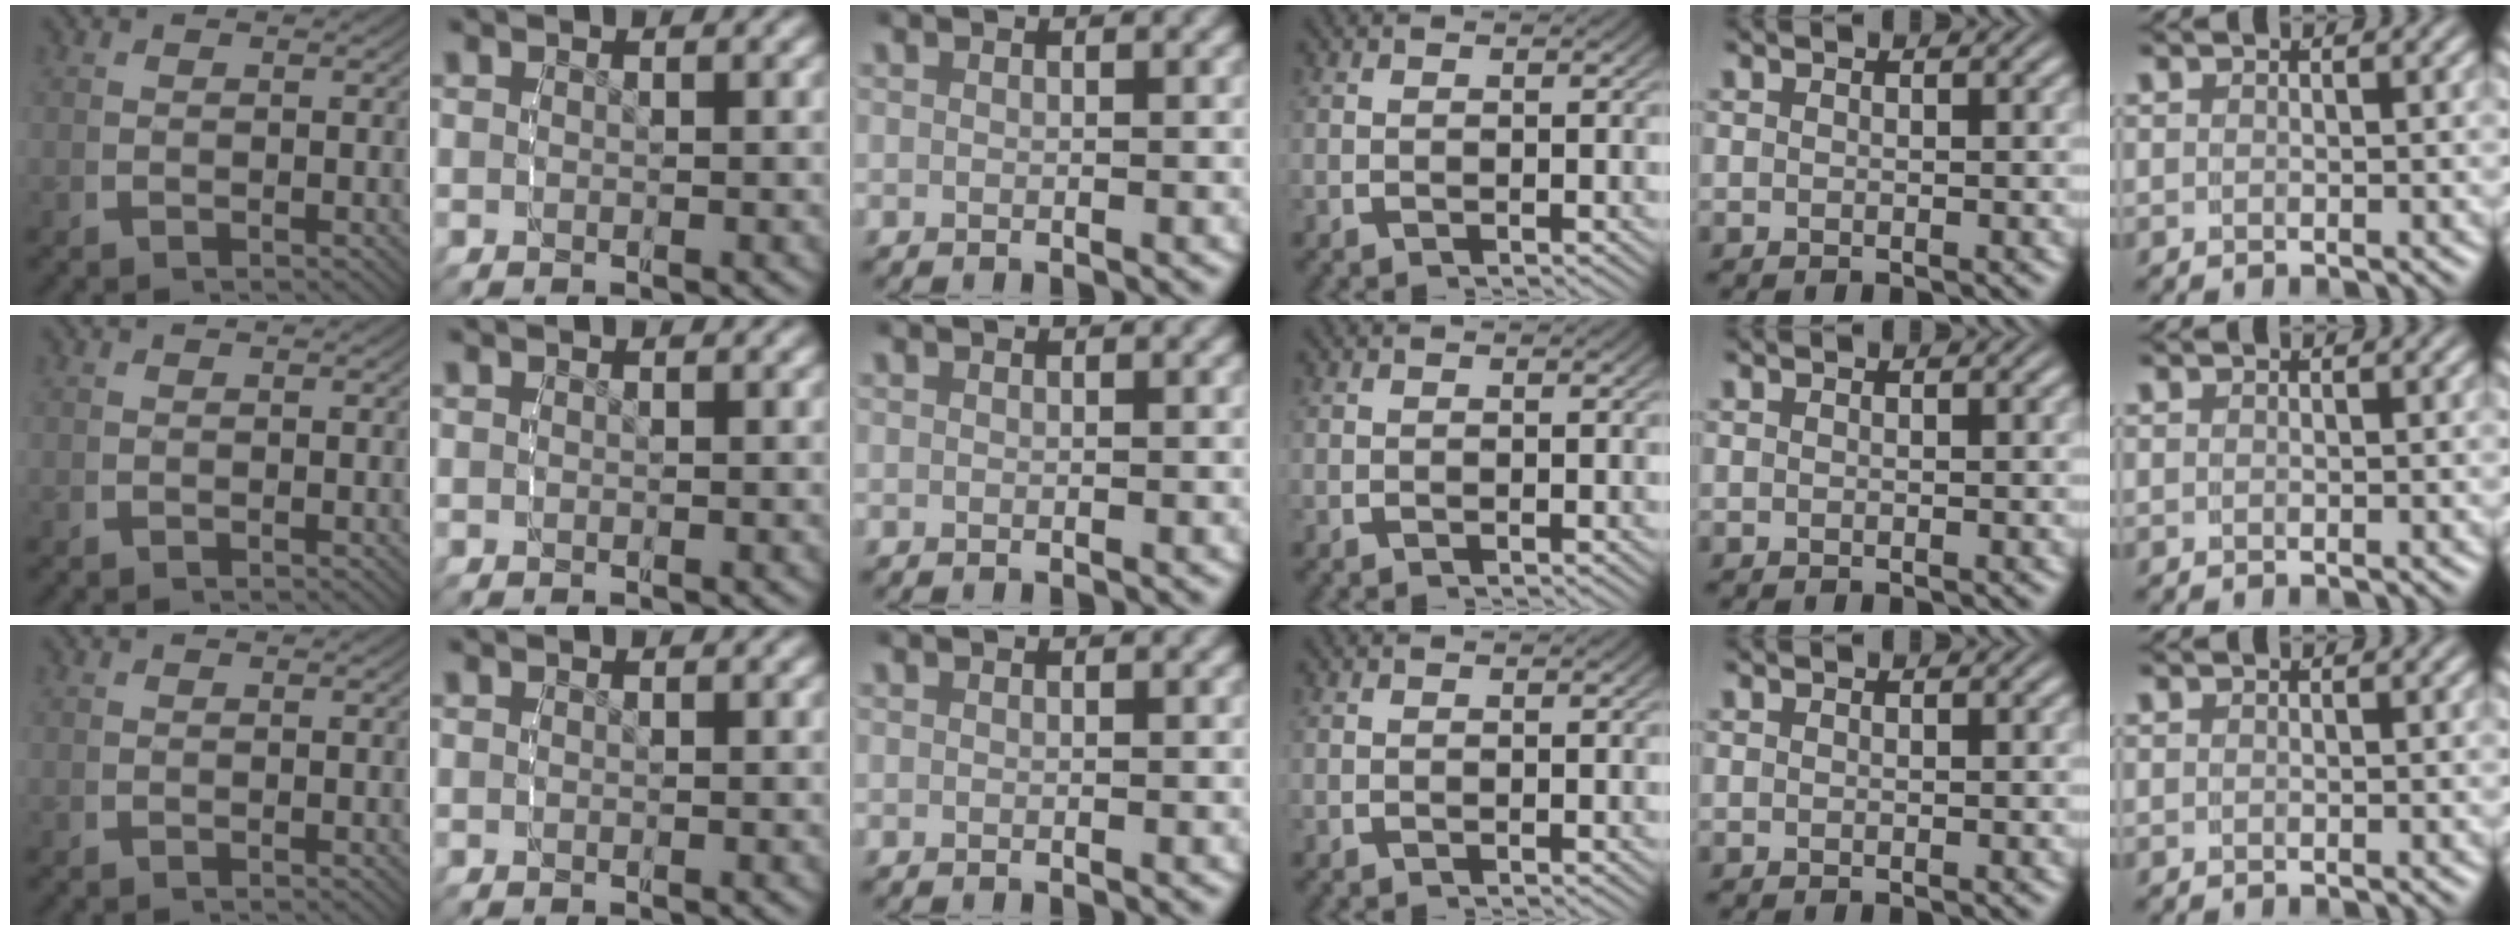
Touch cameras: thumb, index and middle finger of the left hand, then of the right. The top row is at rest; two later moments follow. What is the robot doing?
{"motion": "reach", "object": "router"}